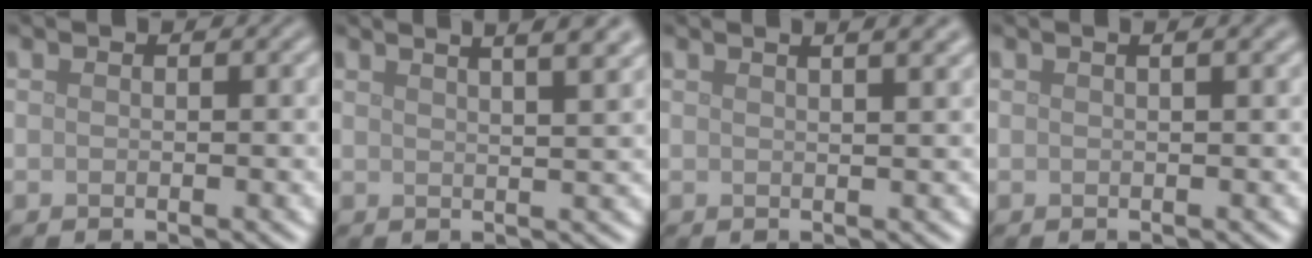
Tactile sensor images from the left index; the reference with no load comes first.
{"total": 8.7, "force": [5.5, 3.6, 5.8], "torque": [-0.024, 0.056, 0.035]}
{"total": 5.9, "force": [3.5, 2.6, 3.9], "torque": [-0.016, 0.044, 0.014]}
{"total": 2.4, "force": [1.2, 1.0, 1.9], "torque": [-0.012, 0.003, 0.000]}